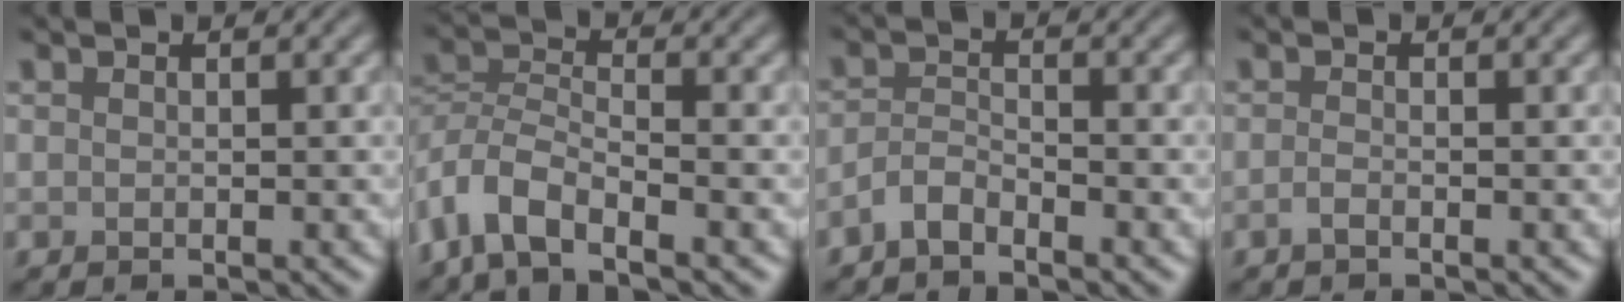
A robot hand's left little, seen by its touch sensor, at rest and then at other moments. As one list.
[{"total": 5.4, "force": [-3.8, 2.2, 3.2], "torque": [-0.059, 0.001, -0.084]}, {"total": 2.0, "force": [-1.7, 0.6, 0.9], "torque": [-0.022, 0.007, -0.041]}, {"total": 0.8, "force": [-0.5, 0.2, 0.6], "torque": [-0.014, 0.000, -0.012]}]